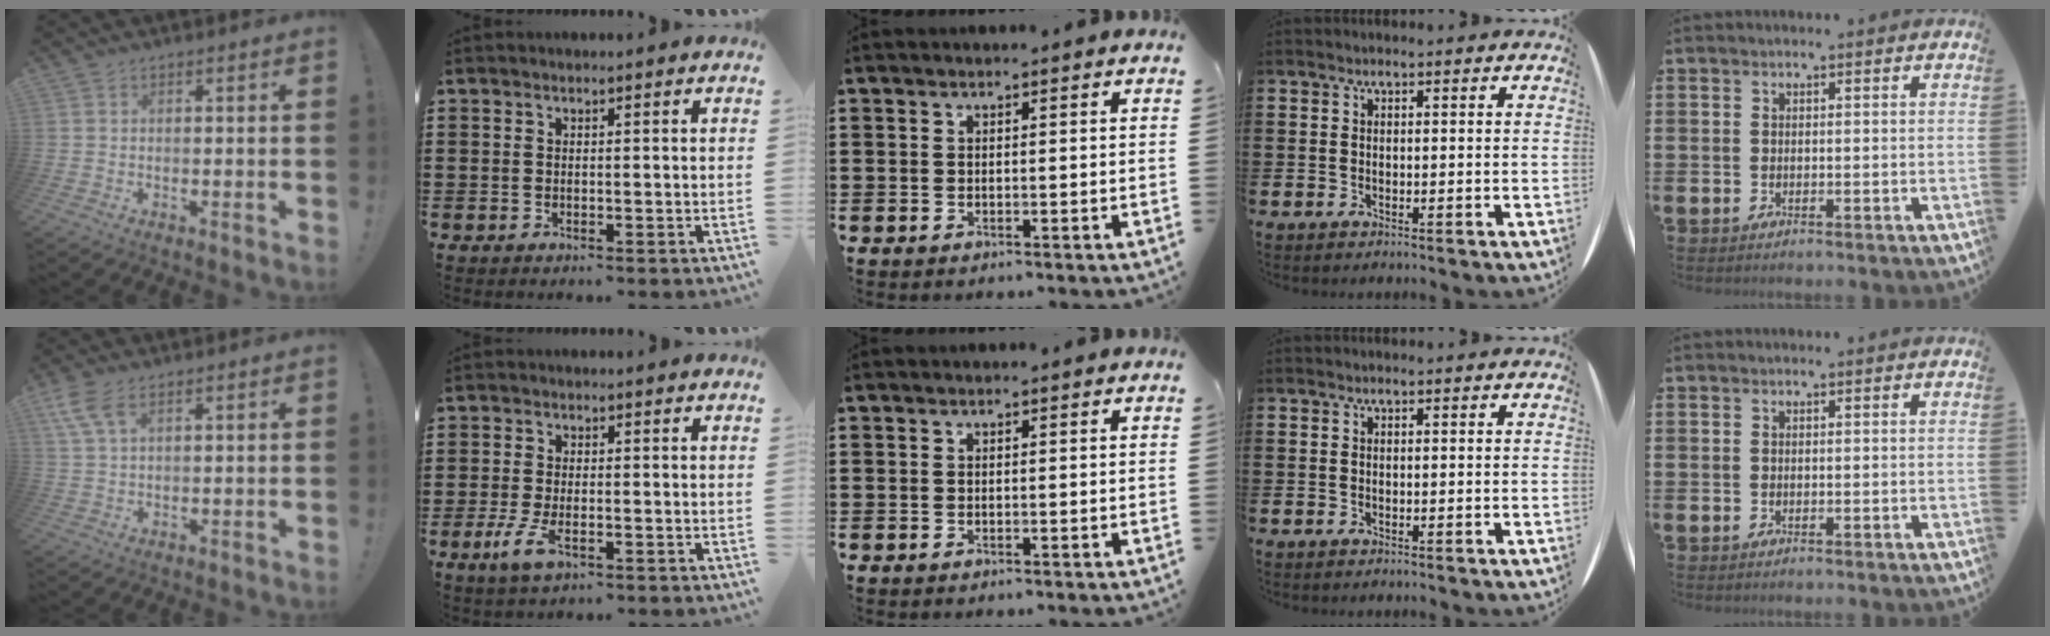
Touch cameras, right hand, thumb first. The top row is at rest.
{"thumb": {"total": 6.7, "force": [3.5, 2.8, 5.0], "torque": [-0.111, -0.003, 0.068]}, "index": {"total": 4.0, "force": [-1.6, 1.4, 3.4], "torque": [-0.086, -0.011, -0.036]}}